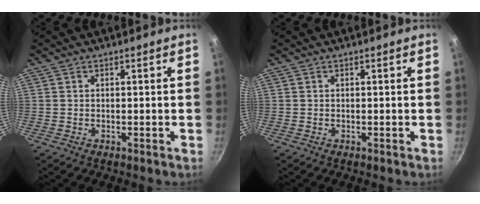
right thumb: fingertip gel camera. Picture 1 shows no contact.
{"total": 0.0}